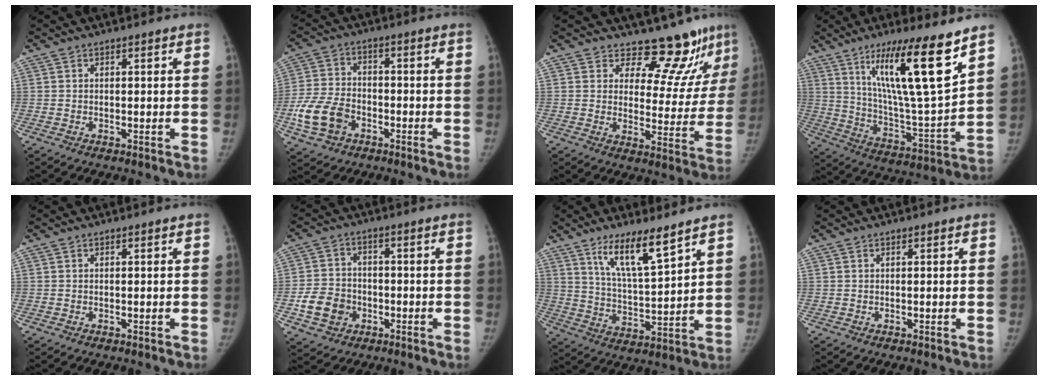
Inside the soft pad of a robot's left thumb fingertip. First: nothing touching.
{"total": 10.3, "force": [-4.1, 7.3, 6.0], "torque": [-0.120, 0.019, -0.079]}
{"total": 13.0, "force": [11.3, 5.0, 3.9], "torque": [-0.003, -0.096, 0.138]}
{"total": 20.9, "force": [12.0, 2.6, 16.9], "torque": [-0.259, -0.064, 0.210]}
{"total": 0.0}
{"total": 8.5, "force": [-2.8, 7.1, 3.6], "torque": [-0.049, 0.019, -0.048]}
{"total": 11.0, "force": [7.4, 2.0, 7.9], "torque": [-0.133, -0.055, 0.142]}
{"total": 0.0}